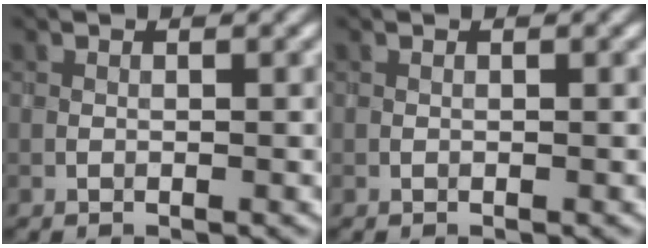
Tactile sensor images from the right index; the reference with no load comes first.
{"total": 0.0}